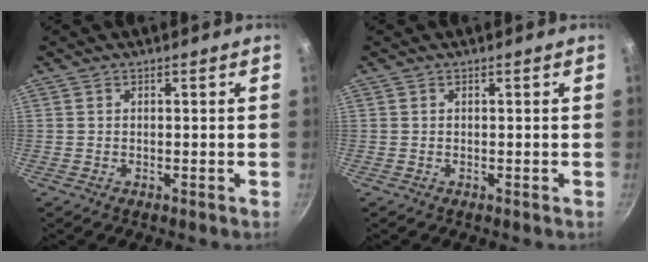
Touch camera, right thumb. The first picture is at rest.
{"total": 0.0}